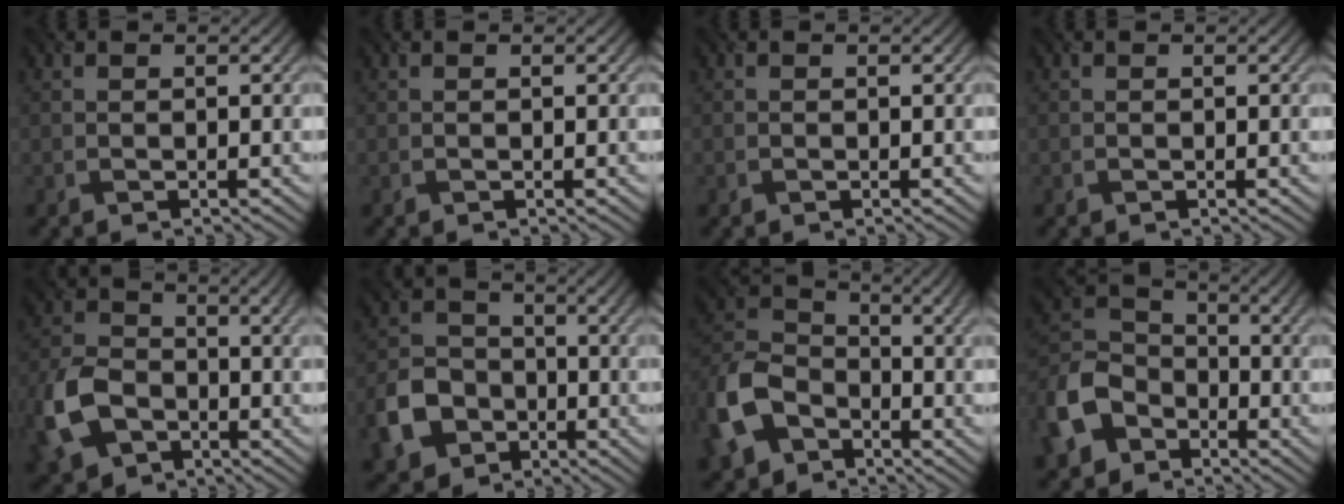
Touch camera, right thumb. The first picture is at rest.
{"total": 0.0}
{"total": 0.0}
{"total": 0.0}
{"total": 10.5, "force": [-3.7, 6.9, 7.0], "torque": [-0.176, -0.018, -0.082]}
{"total": 7.9, "force": [-3.4, 6.0, 3.8], "torque": [-0.097, -0.012, -0.077]}
{"total": 11.1, "force": [-4.9, 7.4, 6.7], "torque": [-0.164, -0.014, -0.119]}
{"total": 11.1, "force": [-5.6, 7.9, 5.6], "torque": [-0.149, -0.018, -0.135]}